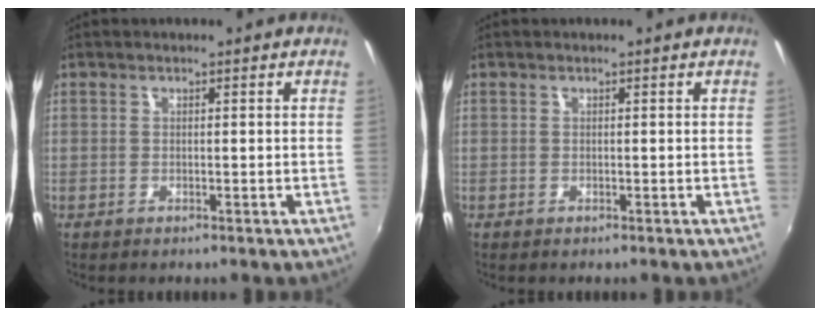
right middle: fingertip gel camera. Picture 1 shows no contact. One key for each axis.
{"total": 0.0}